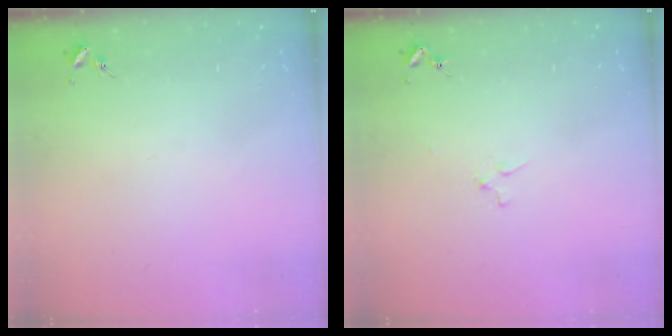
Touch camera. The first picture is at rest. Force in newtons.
{"total": 1.1, "press": 1.1, "slide": 0.1}